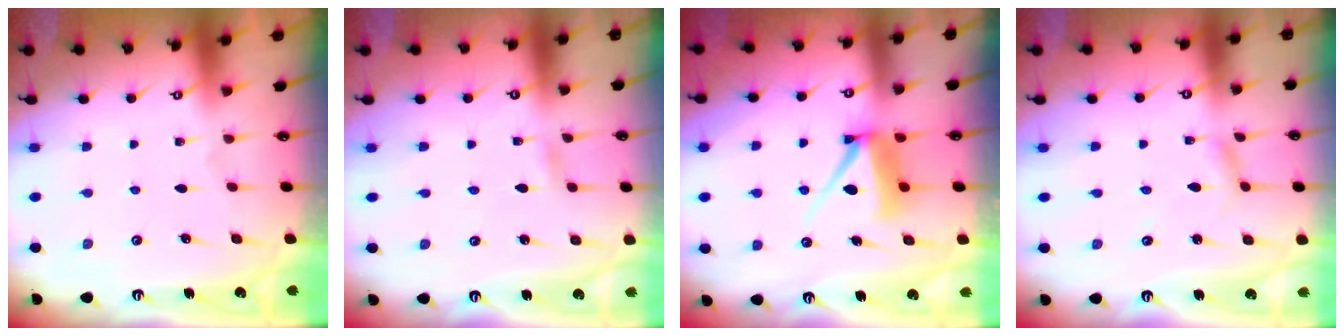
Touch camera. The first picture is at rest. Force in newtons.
{"total": 1.8, "press": 1.8, "slide": 0.2}
{"total": 8.0, "press": 7.9, "slide": 0.7}
{"total": 2.2, "press": 2.2, "slide": 0.3}